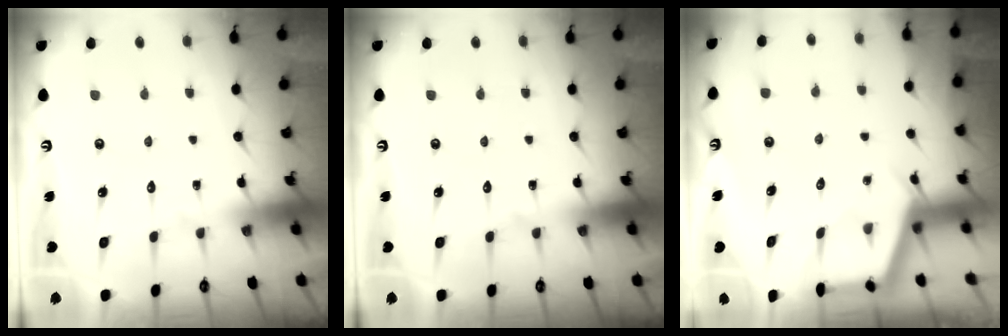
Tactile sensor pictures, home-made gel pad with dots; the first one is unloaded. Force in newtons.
{"total": 0.0}
{"total": 2.7, "press": 2.7, "slide": 0.3}